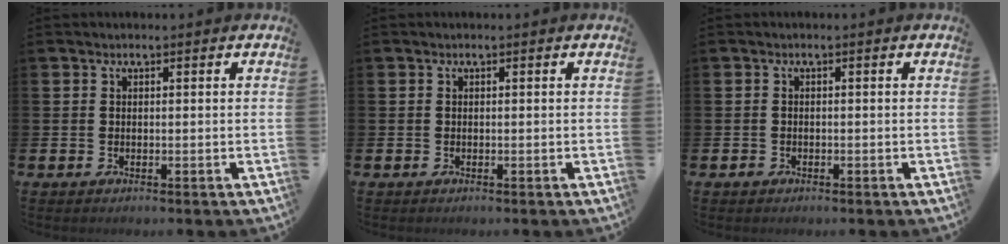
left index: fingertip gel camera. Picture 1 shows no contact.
{"total": 0.0}
{"total": 0.8, "force": [-0.4, 0.6, 0.1], "torque": [-0.009, 0.007, -0.009]}